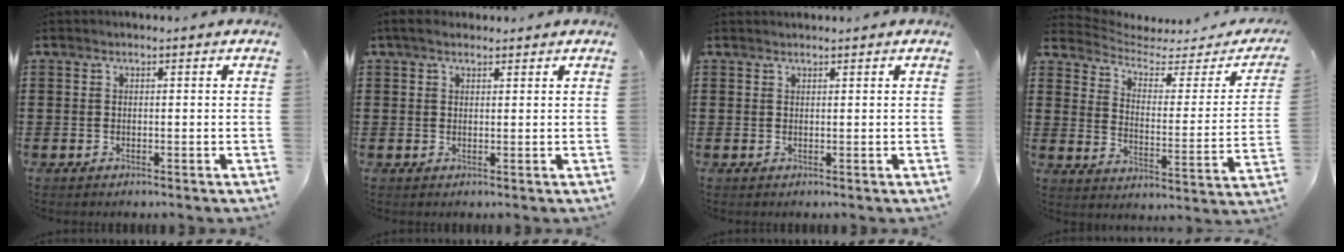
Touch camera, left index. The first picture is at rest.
{"total": 2.0, "force": [1.4, 0.9, 1.0], "torque": [-0.024, 0.007, 0.026]}
{"total": 0.8, "force": [0.8, 0.0, 0.1], "torque": [-0.003, -0.001, 0.017]}
{"total": 3.3, "force": [2.7, 1.2, 1.4], "torque": [-0.049, -0.023, 0.038]}